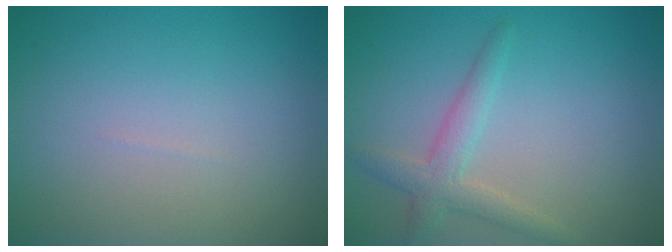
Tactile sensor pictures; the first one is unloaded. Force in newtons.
{"total": 2.6, "press": 2.6, "slide": 0.1}